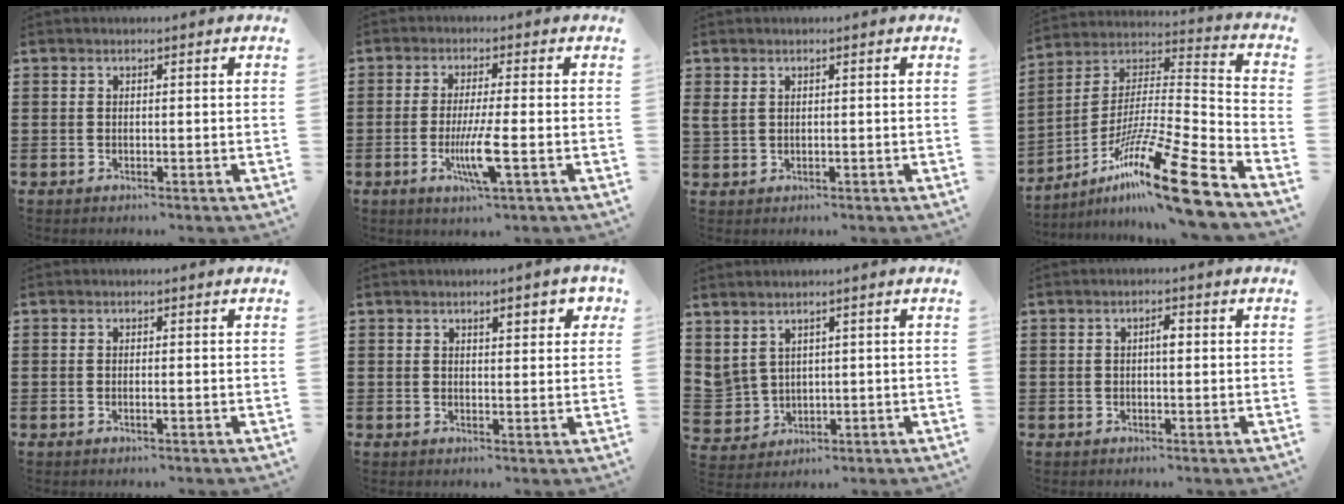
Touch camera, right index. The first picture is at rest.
{"total": 6.8, "force": [-2.0, 0.5, 6.5], "torque": [-0.136, -0.025, -0.040]}
{"total": 1.2, "force": [0.6, 0.5, 0.8], "torque": [-0.020, 0.001, 0.012]}
{"total": 18.2, "force": [-12.7, 1.0, 13.1], "torque": [-0.210, 0.031, -0.224]}
{"total": 0.6, "force": [-0.3, -0.1, 0.5], "torque": [-0.008, -0.004, -0.006]}
{"total": 2.8, "force": [1.5, 0.8, 2.2], "torque": [-0.029, 0.001, 0.020]}
{"total": 2.5, "force": [1.8, 1.8, 0.0], "torque": [-0.016, -0.001, 0.034]}
{"total": 1.8, "force": [0.0, 0.5, 1.7], "torque": [-0.032, 0.002, -0.001]}